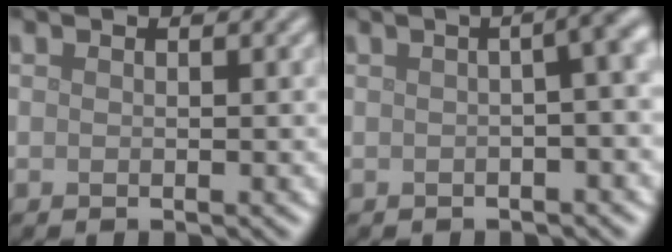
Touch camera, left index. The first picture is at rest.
{"total": 6.9, "force": [0.8, 2.9, 6.2], "torque": [-0.028, 0.029, -0.005]}